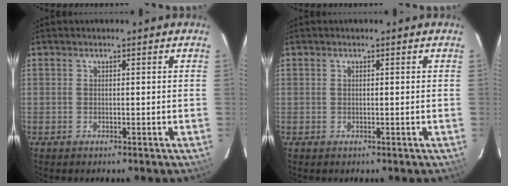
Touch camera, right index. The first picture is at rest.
{"total": 0.0}